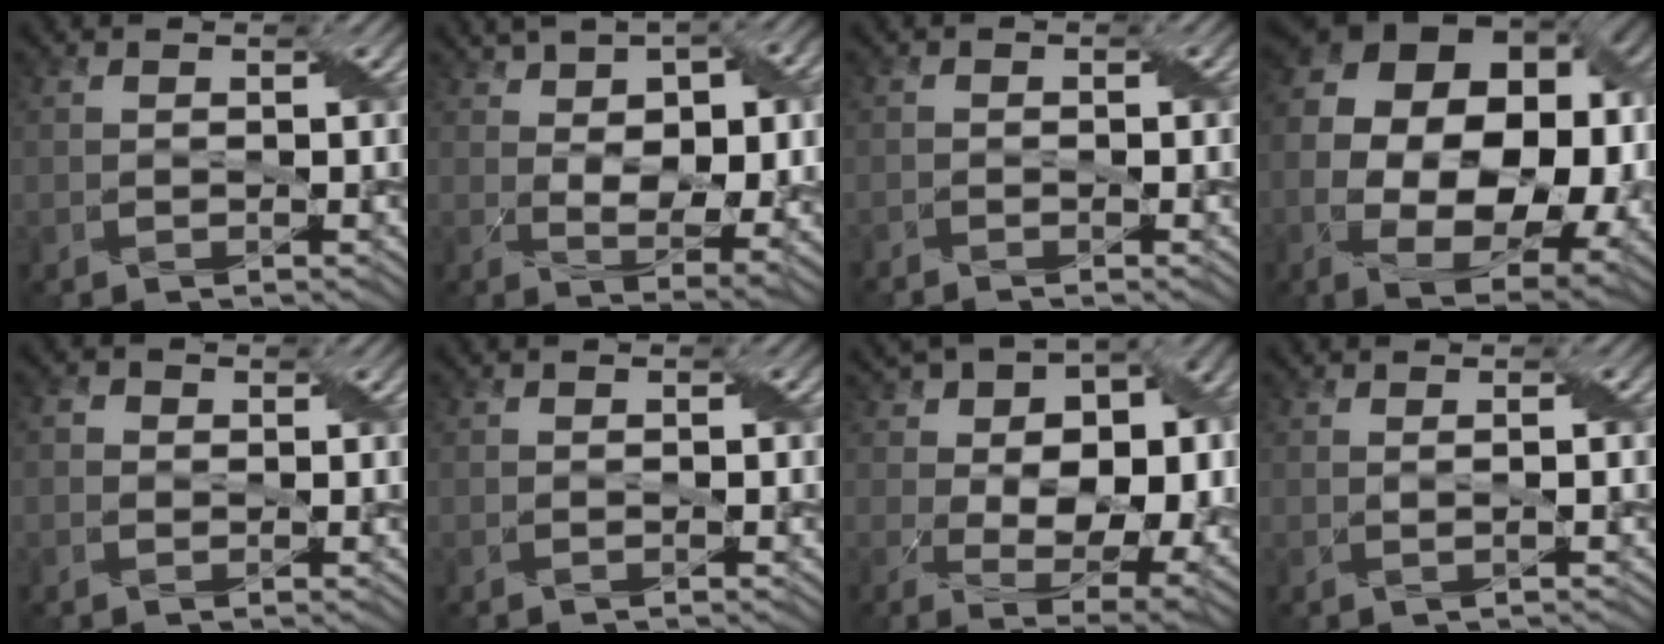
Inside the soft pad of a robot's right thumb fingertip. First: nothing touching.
{"total": 15.3, "force": [3.9, 7.0, 13.1], "torque": [-0.209, 0.010, 0.075]}
{"total": 1.2, "force": [-0.9, 0.3, 0.8], "torque": [-0.016, -0.001, -0.016]}
{"total": 18.5, "force": [-1.0, 12.1, 13.9], "torque": [-0.261, -0.024, 0.004]}
{"total": 1.4, "force": [0.0, 1.3, 0.5], "torque": [-0.013, 0.001, -0.004]}
{"total": 0.6, "force": [-0.1, 0.3, 0.5], "torque": [-0.006, -0.001, -0.001]}
{"total": 18.1, "force": [2.6, 10.9, 14.2], "torque": [-0.228, 0.005, 0.079]}
{"total": 0.9, "force": [0.2, 0.0, 0.9], "torque": [-0.020, 0.008, 0.001]}